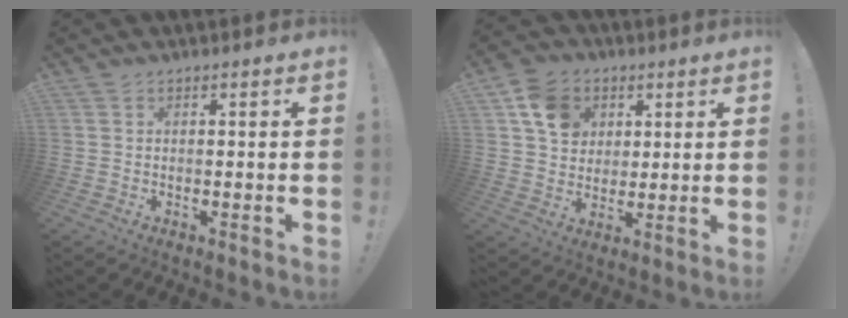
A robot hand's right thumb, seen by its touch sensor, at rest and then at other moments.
{"total": 11.4, "force": [4.6, 9.4, 4.4], "torque": [-0.068, -0.010, 0.094]}